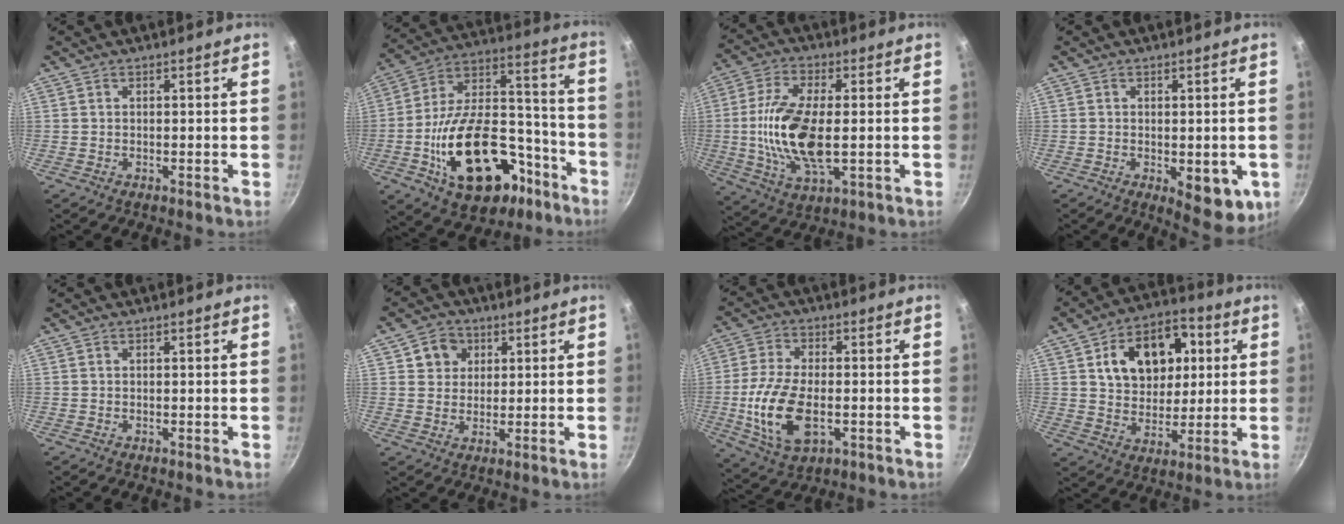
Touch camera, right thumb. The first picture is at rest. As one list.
[{"total": 25.7, "force": [-11.1, 14.2, 18.4], "torque": [-0.323, 0.077, -0.170]}, {"total": 15.8, "force": [-0.9, 6.9, 14.2], "torque": [-0.291, -0.006, -0.013]}, {"total": 8.7, "force": [-2.6, 4.0, 7.3], "torque": [-0.072, -0.009, -0.025]}, {"total": 0.0}, {"total": 5.9, "force": [2.2, 5.1, 1.9], "torque": [-0.004, -0.005, 0.035]}, {"total": 14.8, "force": [-2.8, 7.9, 12.2], "torque": [-0.248, 0.001, -0.045]}, {"total": 16.4, "force": [4.7, 11.3, 10.9], "torque": [-0.122, 0.001, 0.075]}]